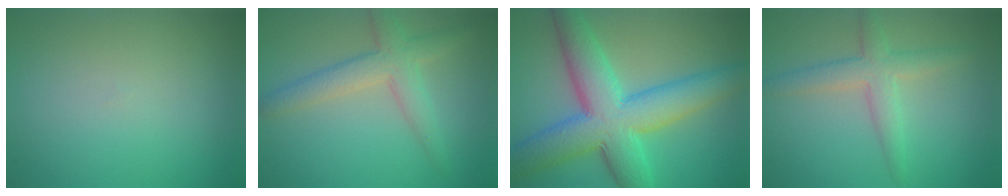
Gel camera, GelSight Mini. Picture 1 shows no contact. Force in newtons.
{"total": 4.0, "press": 3.9, "slide": 0.2}
{"total": 10.5, "press": 10.5, "slide": 0.2}
{"total": 3.3, "press": 3.3, "slide": 0.1}